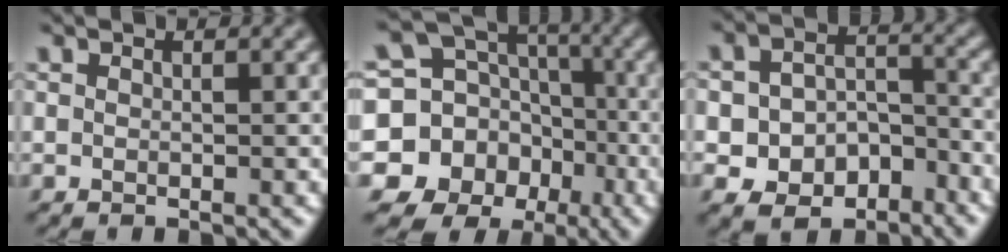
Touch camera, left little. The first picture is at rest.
{"total": 13.8, "force": [-5.0, 12.2, 3.8], "torque": [-0.107, -0.023, -0.094]}
{"total": 6.4, "force": [-3.3, 4.5, 3.2], "torque": [-0.033, 0.009, -0.058]}